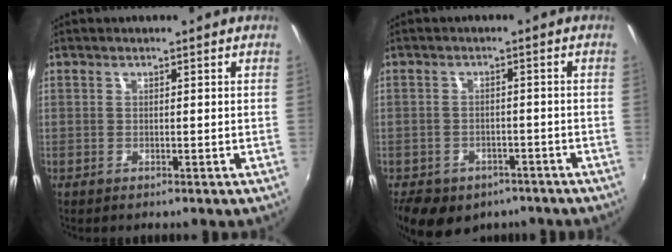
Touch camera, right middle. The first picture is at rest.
{"total": 10.8, "force": [-7.1, 6.7, 4.7], "torque": [-0.115, -0.013, -0.096]}